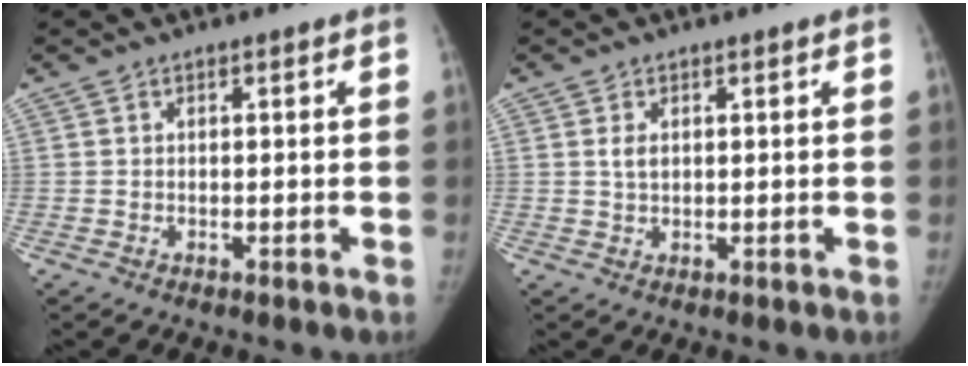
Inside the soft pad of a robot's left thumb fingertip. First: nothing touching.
{"total": 2.1, "force": [0.8, 1.4, 1.4], "torque": [-0.021, -0.004, 0.016]}